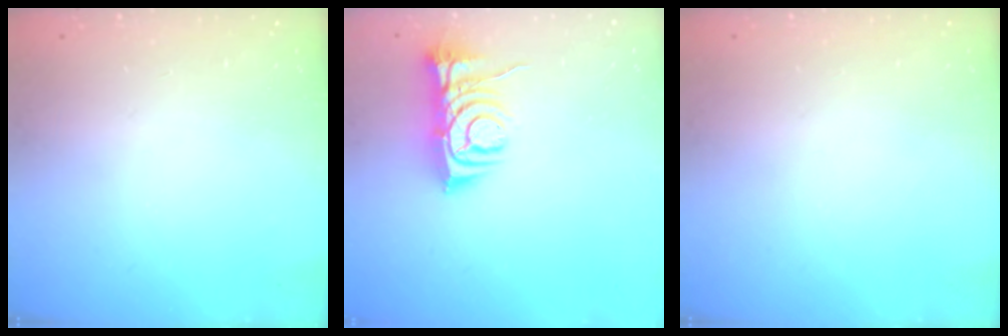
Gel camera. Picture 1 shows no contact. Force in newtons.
{"total": 8.0, "press": 8.0, "slide": 0.9}
{"total": 0.0}